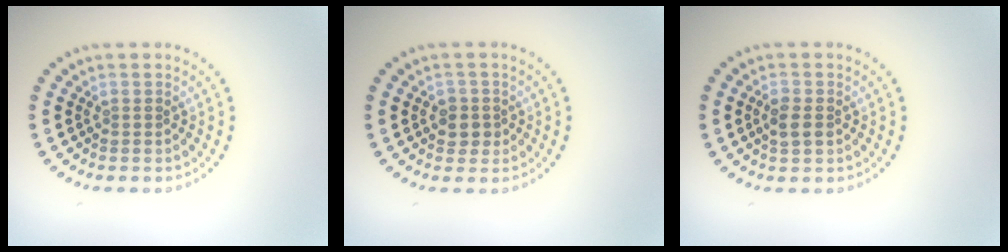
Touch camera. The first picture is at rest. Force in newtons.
{"total": 1.7, "press": 1.6, "slide": 0.5}
{"total": 1.8, "press": 1.8, "slide": 0.3}